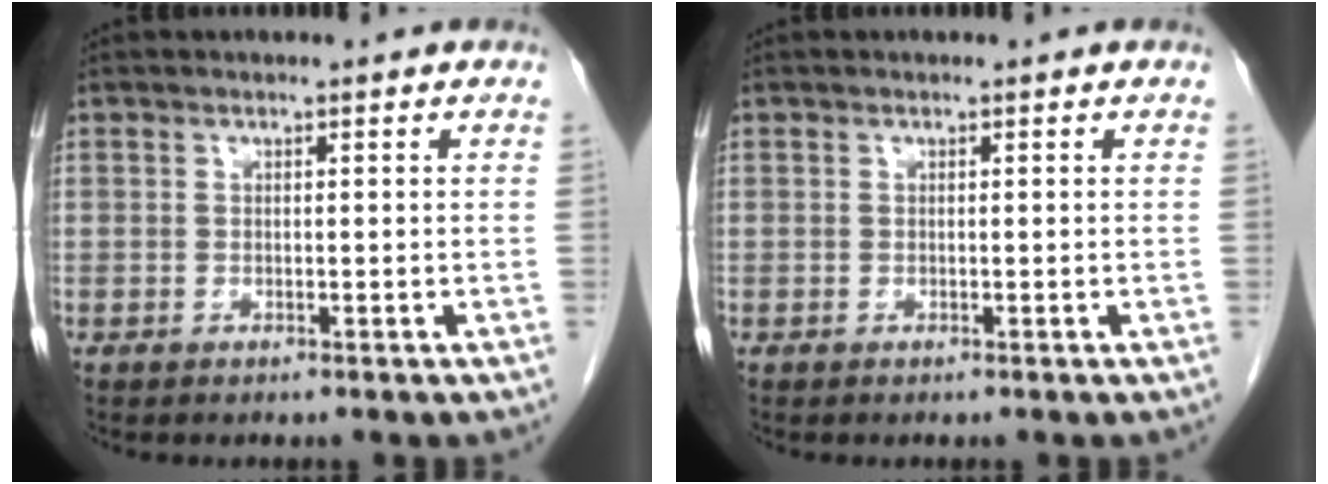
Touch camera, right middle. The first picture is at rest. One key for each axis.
{"total": 0.0}